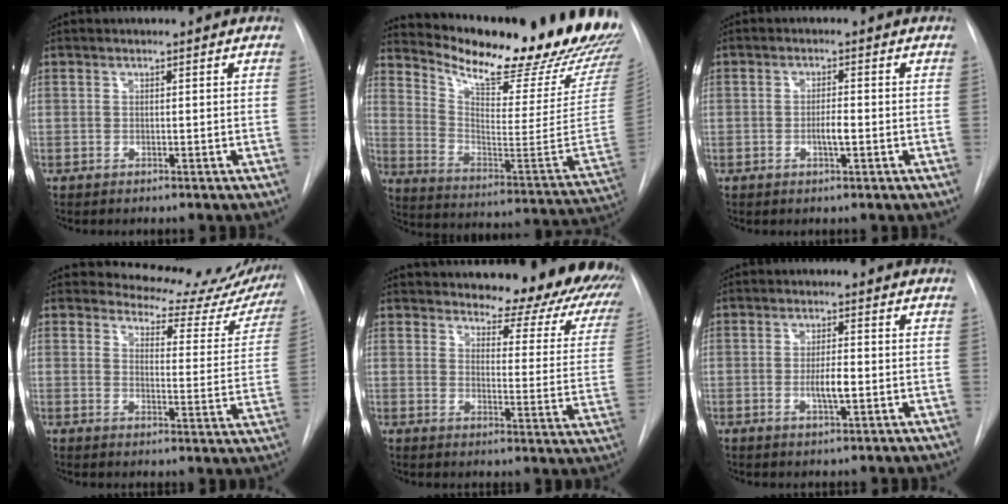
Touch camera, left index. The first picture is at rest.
{"total": 28.1, "force": [24.5, 4.9, 13.0], "torque": [-0.211, -0.101, 0.323]}
{"total": 2.4, "force": [-1.1, 0.4, 2.1], "torque": [-0.038, -0.004, -0.018]}
{"total": 15.5, "force": [14.9, 4.2, 1.5], "torque": [0.015, -0.078, 0.146]}
{"total": 19.2, "force": [16.9, 4.8, 7.8], "torque": [-0.086, -0.073, 0.190]}
{"total": 3.6, "force": [-1.1, 0.7, 3.4], "torque": [-0.062, -0.007, -0.017]}